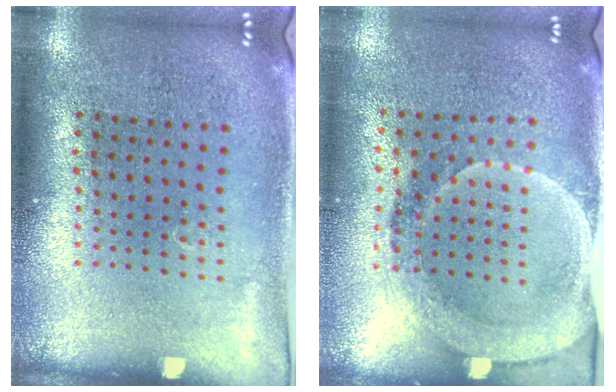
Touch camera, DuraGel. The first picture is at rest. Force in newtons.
{"total": 1.9, "press": 1.6, "slide": 1.0}